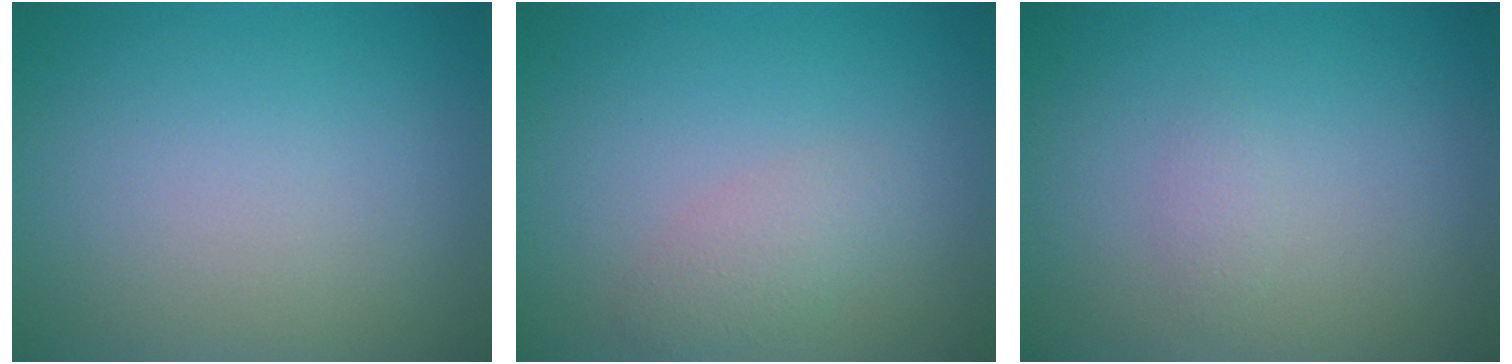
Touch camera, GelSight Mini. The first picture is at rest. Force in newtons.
{"total": 1.8, "press": 1.8, "slide": 0.2}
{"total": 0.8, "press": 0.8, "slide": 0.0}